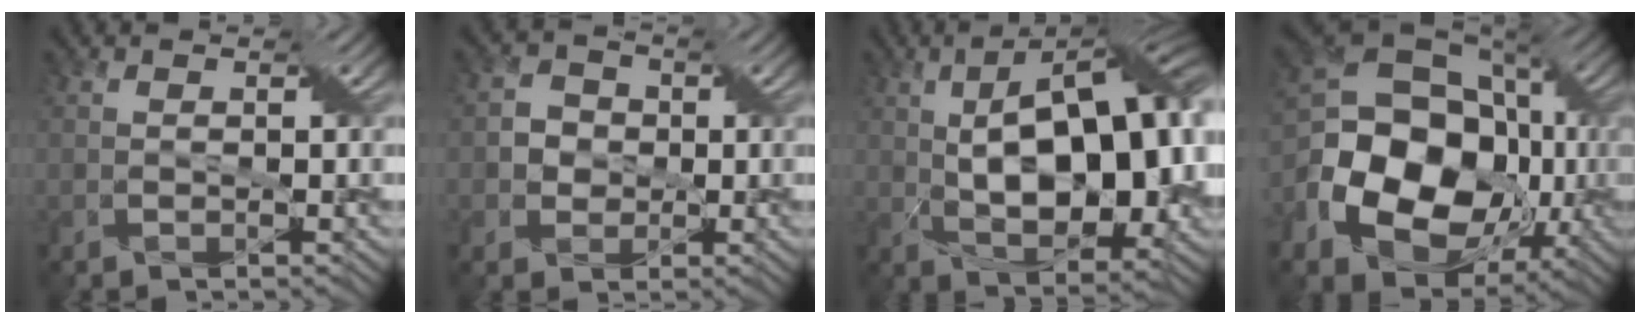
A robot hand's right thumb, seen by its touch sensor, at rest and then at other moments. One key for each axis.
{"total": 3.2, "fx": -0.2, "fy": 3.1, "fz": 1.0, "tx": -0.025, "ty": 0.003, "tz": -0.015}
{"total": 15.9, "fx": 1.5, "fy": 7.7, "fz": 13.9, "tx": -0.207, "ty": 0.014, "tz": 0.017}
{"total": 20.4, "fx": -3.8, "fy": 14.7, "fz": 13.6, "tx": -0.271, "ty": -0.032, "tz": -0.061}